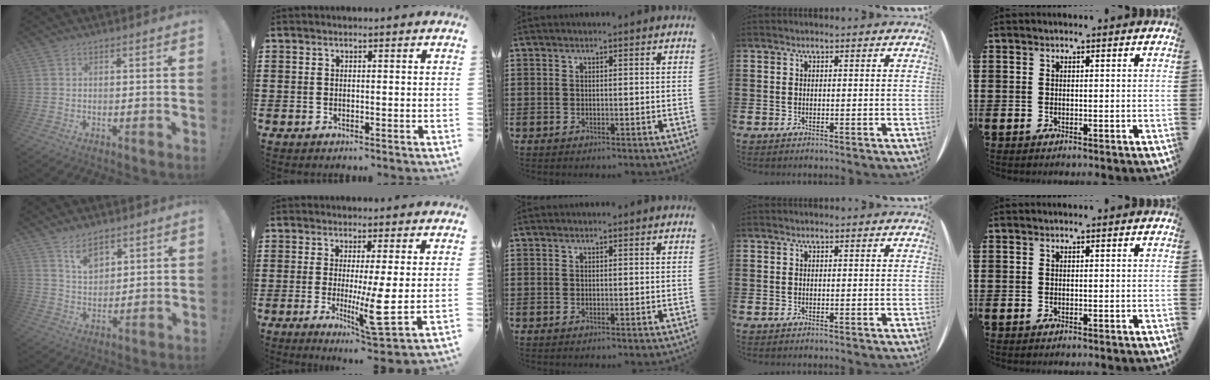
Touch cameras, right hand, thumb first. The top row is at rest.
{"thumb": {"total": 7.7, "force": [5.5, 4.2, 3.3], "torque": [-0.045, -0.033, 0.102]}, "index": {"total": 7.4, "force": [-0.3, 0.0, 7.4], "torque": [-0.138, -0.027, -0.006]}}